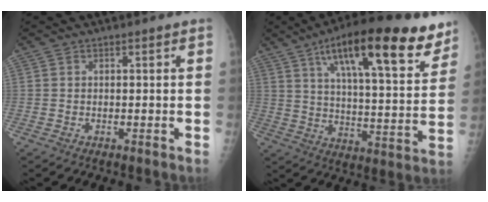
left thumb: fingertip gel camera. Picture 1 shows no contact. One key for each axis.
{"total": 25.0, "fx": 14.6, "fy": 7.4, "fz": 18.9, "tx": -0.255, "ty": -0.033, "tz": 0.221}